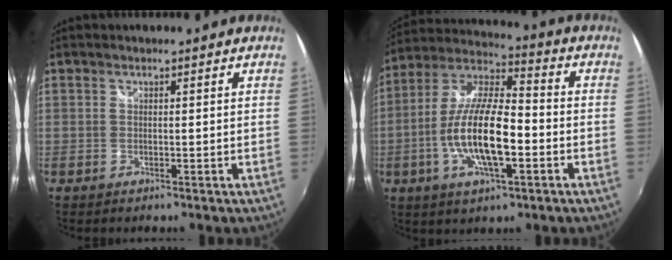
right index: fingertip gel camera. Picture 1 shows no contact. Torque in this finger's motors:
{"motor_torque": [1.25, -0.89, 1.05, 0.21]}